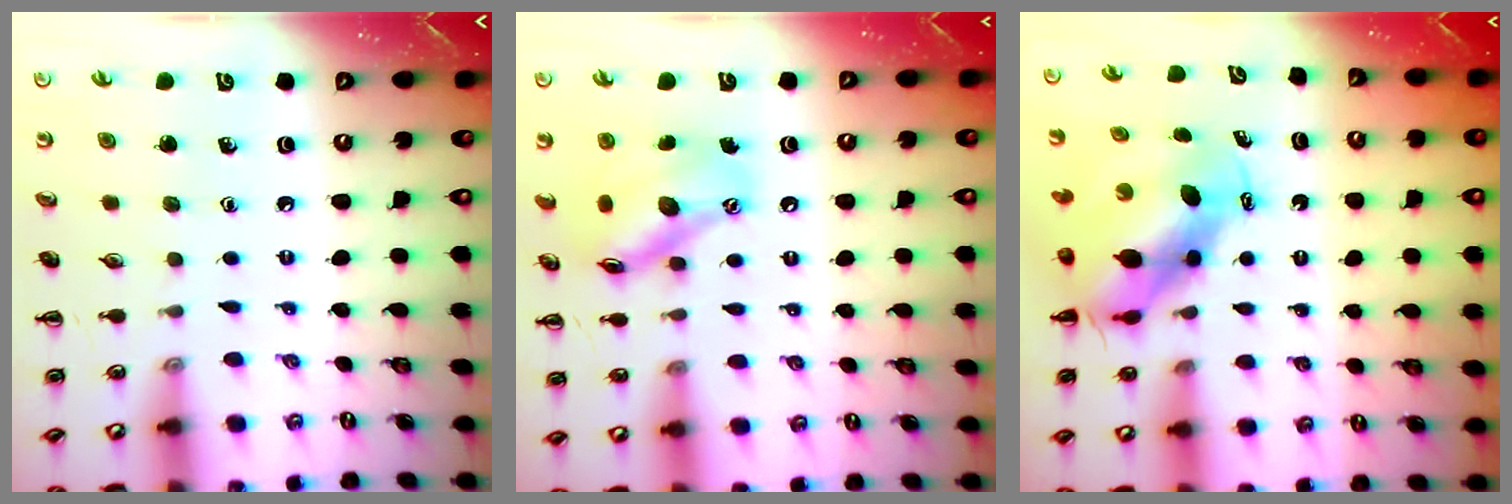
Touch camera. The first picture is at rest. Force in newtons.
{"total": 14.3, "press": 14.1, "slide": 2.2}
{"total": 7.6, "press": 7.4, "slide": 1.8}